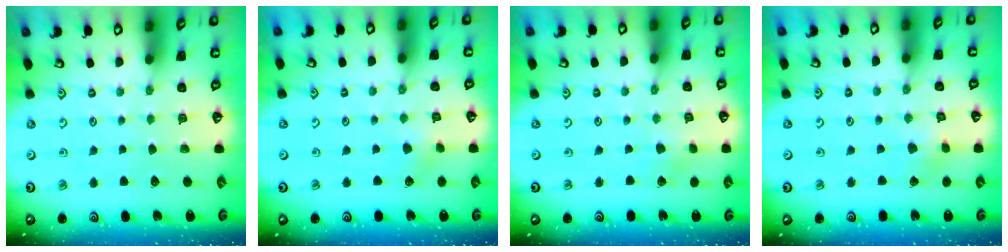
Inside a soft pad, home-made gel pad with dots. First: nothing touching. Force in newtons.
{"total": 2.9, "press": 2.8, "slide": 0.2}
{"total": 1.8, "press": 1.8, "slide": 0.2}
{"total": 2.1, "press": 2.1, "slide": 0.2}